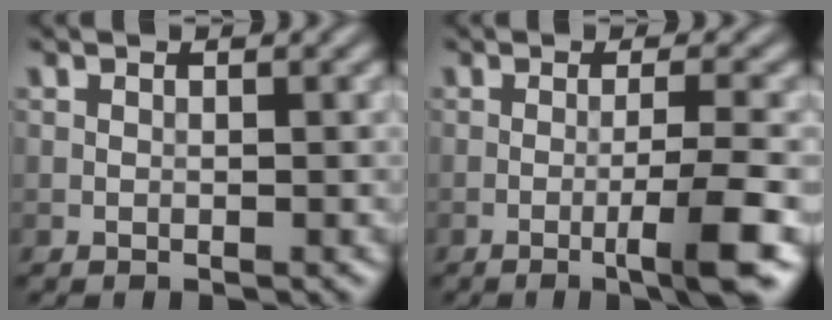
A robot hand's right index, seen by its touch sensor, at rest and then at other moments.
{"total": 4.5, "force": [-1.5, 0.4, 4.2], "torque": [-0.062, 0.004, -0.030]}